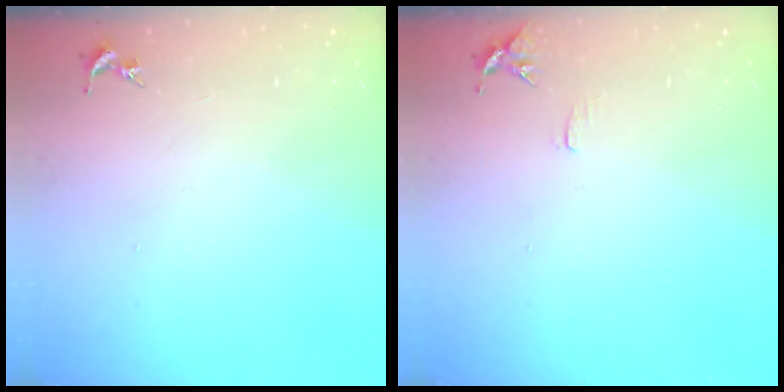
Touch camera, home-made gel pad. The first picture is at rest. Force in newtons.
{"total": 6.8, "press": 6.7, "slide": 0.7}